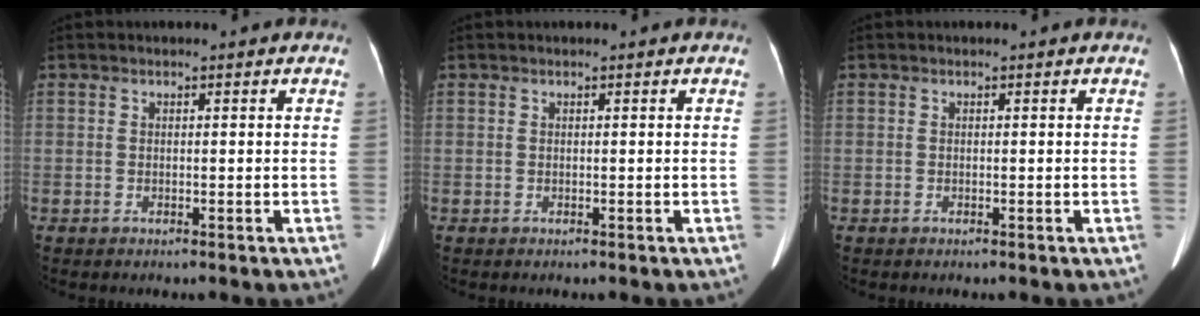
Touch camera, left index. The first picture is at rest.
{"total": 0.0}
{"total": 0.0}